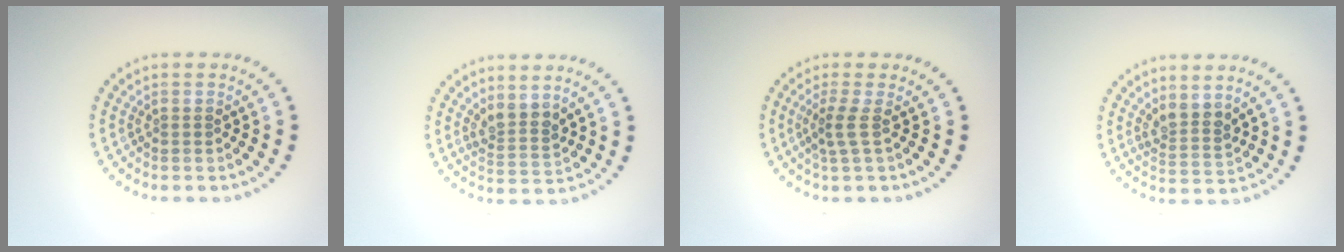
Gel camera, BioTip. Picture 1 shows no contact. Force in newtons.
{"total": 2.4, "press": 1.8, "slide": 1.5}
{"total": 1.9, "press": 1.2, "slide": 1.5}
{"total": 2.4, "press": 1.9, "slide": 1.4}